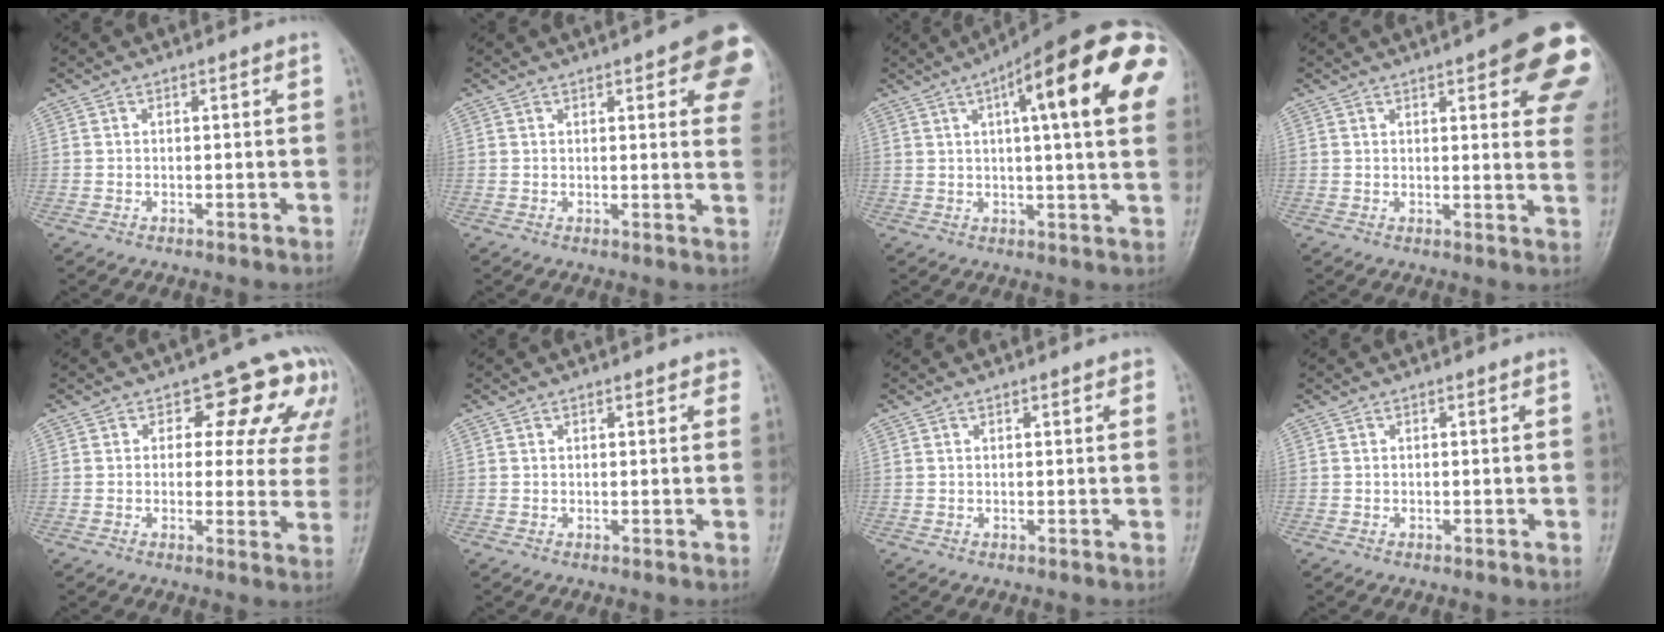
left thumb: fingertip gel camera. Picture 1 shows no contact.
{"total": 12.3, "force": [5.1, 3.8, 10.5], "torque": [-0.094, -0.013, 0.050]}
{"total": 23.4, "force": [7.9, 5.7, 21.3], "torque": [-0.271, 0.020, 0.100]}
{"total": 17.1, "force": [7.6, 5.1, 14.5], "torque": [-0.151, -0.020, 0.080]}
{"total": 11.0, "force": [5.7, 6.6, 6.8], "torque": [-0.027, -0.021, 0.052]}
{"total": 1.6, "force": [1.1, 0.8, 0.8], "torque": [0.005, -0.003, 0.008]}
{"total": 0.9, "force": [0.7, 0.4, 0.5], "torque": [-0.002, -0.002, 0.006]}
{"total": 0.0}